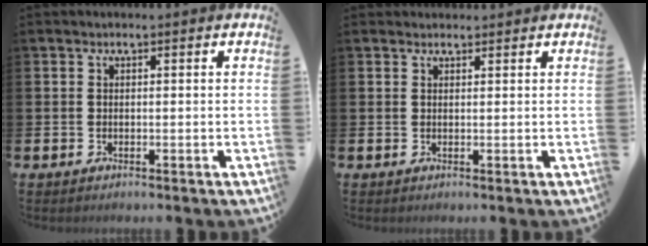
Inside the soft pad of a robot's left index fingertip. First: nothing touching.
{"total": 1.1, "force": [1.0, 0.4, 0.0], "torque": [0.013, -0.002, 0.016]}